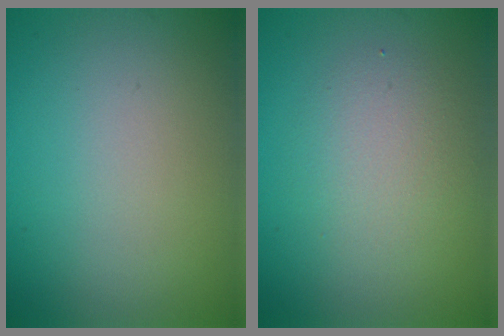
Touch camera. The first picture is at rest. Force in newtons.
{"total": 2.9, "press": 2.9, "slide": 0.2}